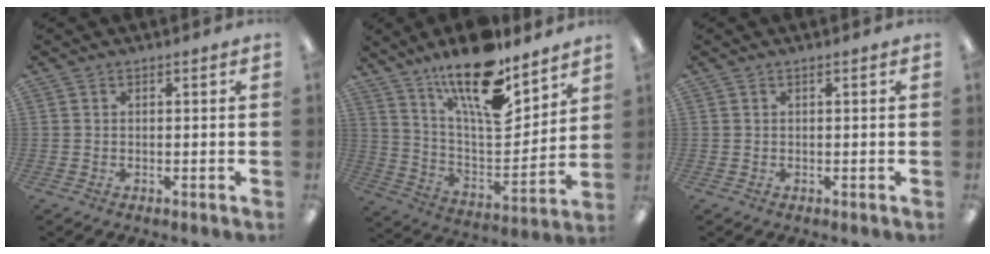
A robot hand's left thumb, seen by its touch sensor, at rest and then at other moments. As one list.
[{"total": 19.7, "force": [13.9, 6.6, 12.3], "torque": [-0.210, -0.094, 0.238]}, {"total": 0.0}]